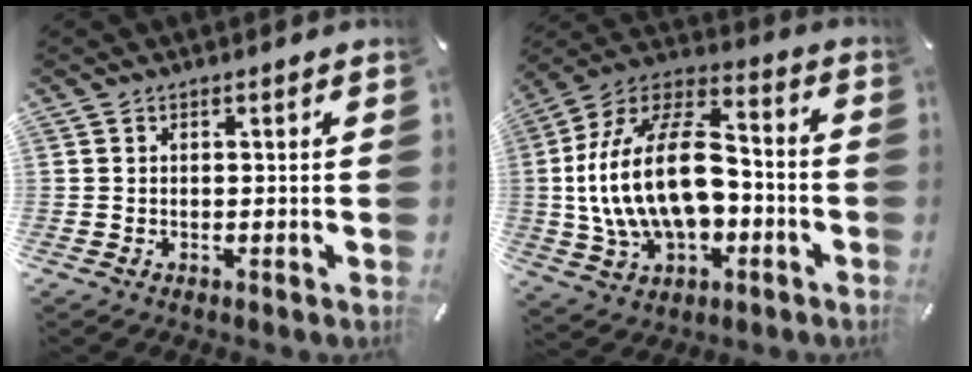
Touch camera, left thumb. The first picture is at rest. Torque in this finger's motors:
{"motor_torque": [1.37, 2.46, 2.77, 0.00, 0.43]}